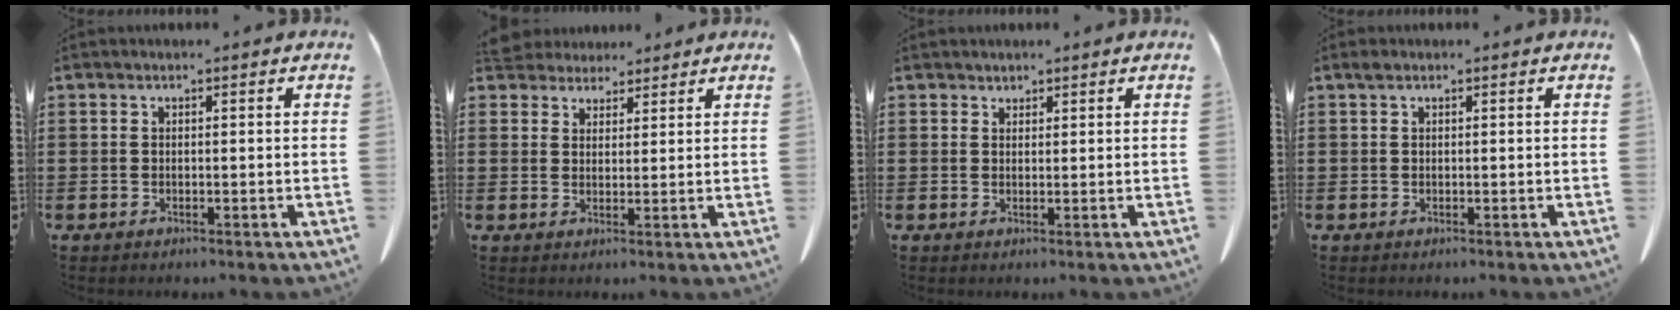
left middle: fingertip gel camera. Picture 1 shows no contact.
{"total": 3.7, "force": [3.5, 1.3, 0.1], "torque": [-0.015, -0.006, 0.067]}
{"total": 1.3, "force": [1.2, 0.5, -0.1], "torque": [-0.003, 0.000, 0.026]}
{"total": 0.6, "force": [0.4, 0.3, 0.4], "torque": [-0.010, 0.002, 0.007]}